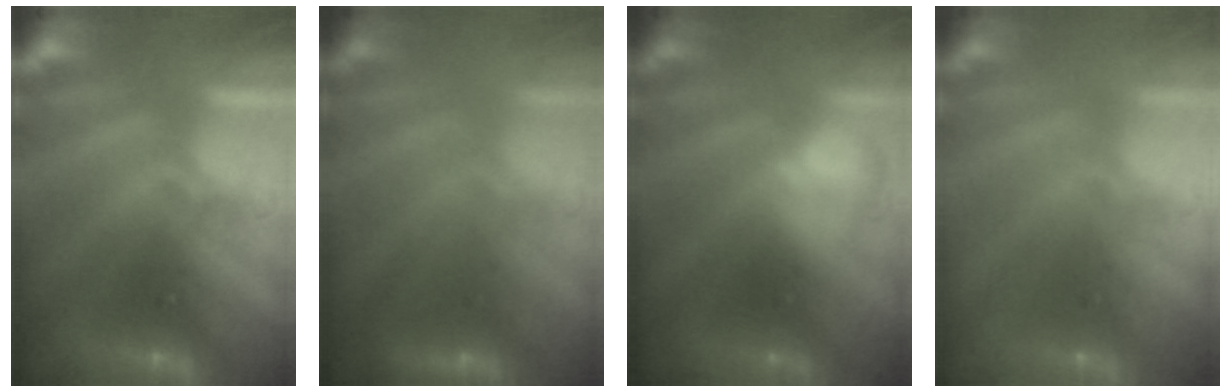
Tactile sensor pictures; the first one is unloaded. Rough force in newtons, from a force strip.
{"total": 3.0}
{"total": 2.4}
{"total": 5.8}